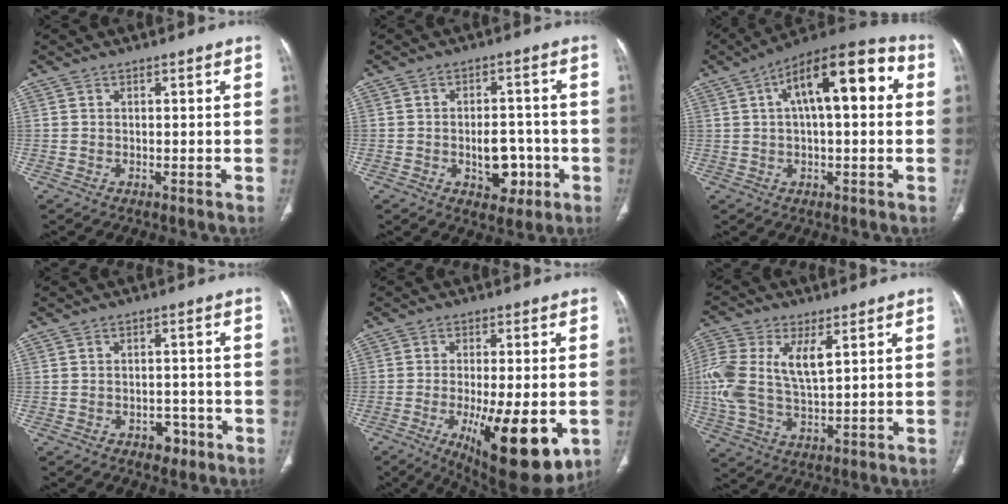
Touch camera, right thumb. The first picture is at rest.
{"total": 7.8, "force": [-2.2, 5.0, 5.5], "torque": [-0.047, 0.020, -0.021]}
{"total": 17.0, "force": [4.0, 6.7, 15.1], "torque": [-0.213, 0.037, 0.053]}
{"total": 3.5, "force": [-2.0, 2.3, 1.6], "torque": [-0.004, 0.014, -0.023]}
{"total": 17.7, "force": [-5.5, 5.8, 15.8], "torque": [-0.207, -0.019, -0.063]}
{"total": 14.2, "force": [3.3, 6.9, 12.0], "torque": [-0.273, 0.007, 0.068]}